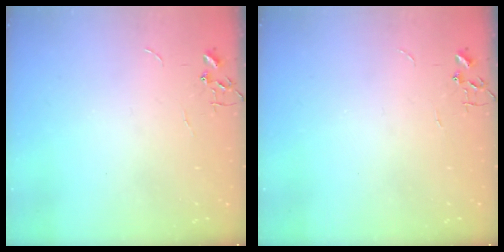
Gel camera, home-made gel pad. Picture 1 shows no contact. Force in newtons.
{"total": 0.0}